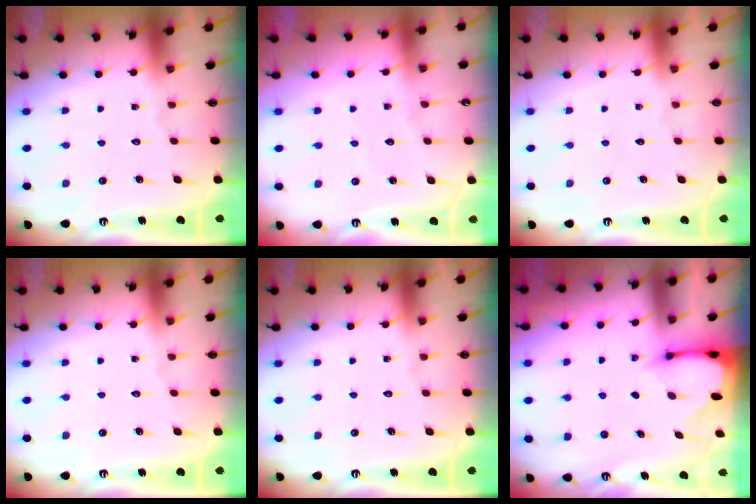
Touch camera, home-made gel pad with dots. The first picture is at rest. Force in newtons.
{"total": 3.0, "press": 3.0, "slide": 0.3}
{"total": 0.0}
{"total": 0.0}
{"total": 0.0}
{"total": 2.4, "press": 2.3, "slide": 0.3}